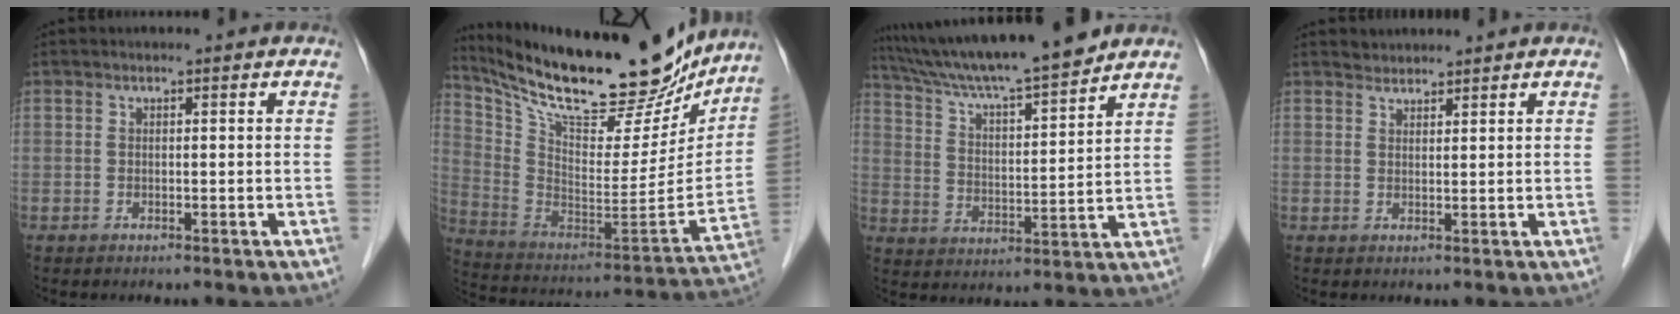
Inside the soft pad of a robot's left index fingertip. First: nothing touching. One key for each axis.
{"total": 28.4, "fx": 24.4, "fy": 7.0, "fz": 12.8, "tx": -0.225, "ty": -0.033, "tz": 0.366}
{"total": 16.2, "fx": 14.4, "fy": 0.0, "fz": 7.3, "tx": -0.129, "ty": 0.007, "tz": 0.239}
{"total": 1.8, "fx": 1.8, "fy": 0.3, "fz": -0.3, "tx": -0.001, "ty": 0.010, "tz": 0.034}